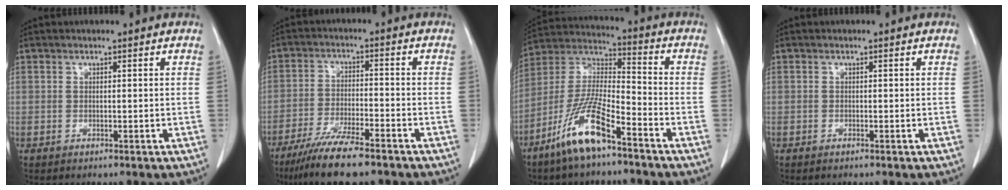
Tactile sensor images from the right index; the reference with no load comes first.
{"total": 10.5, "force": [-8.4, 1.1, 6.3], "torque": [-0.109, -0.026, -0.140]}
{"total": 13.0, "force": [-8.2, 2.3, 9.8], "torque": [-0.209, -0.014, -0.159]}
{"total": 0.0}